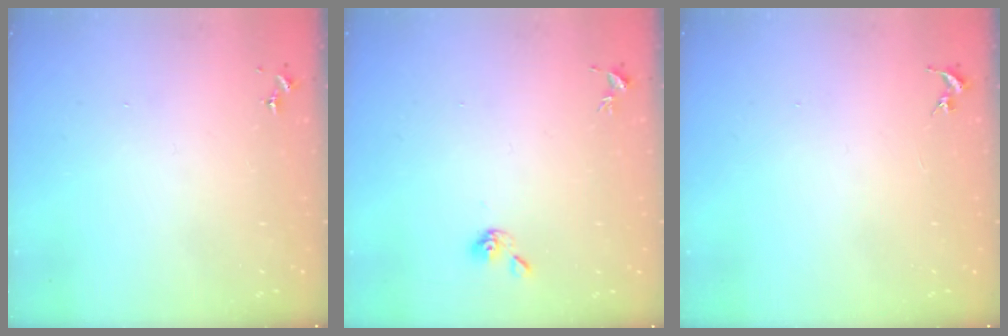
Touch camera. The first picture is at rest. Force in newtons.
{"total": 5.2, "press": 5.1, "slide": 0.6}
{"total": 0.0}